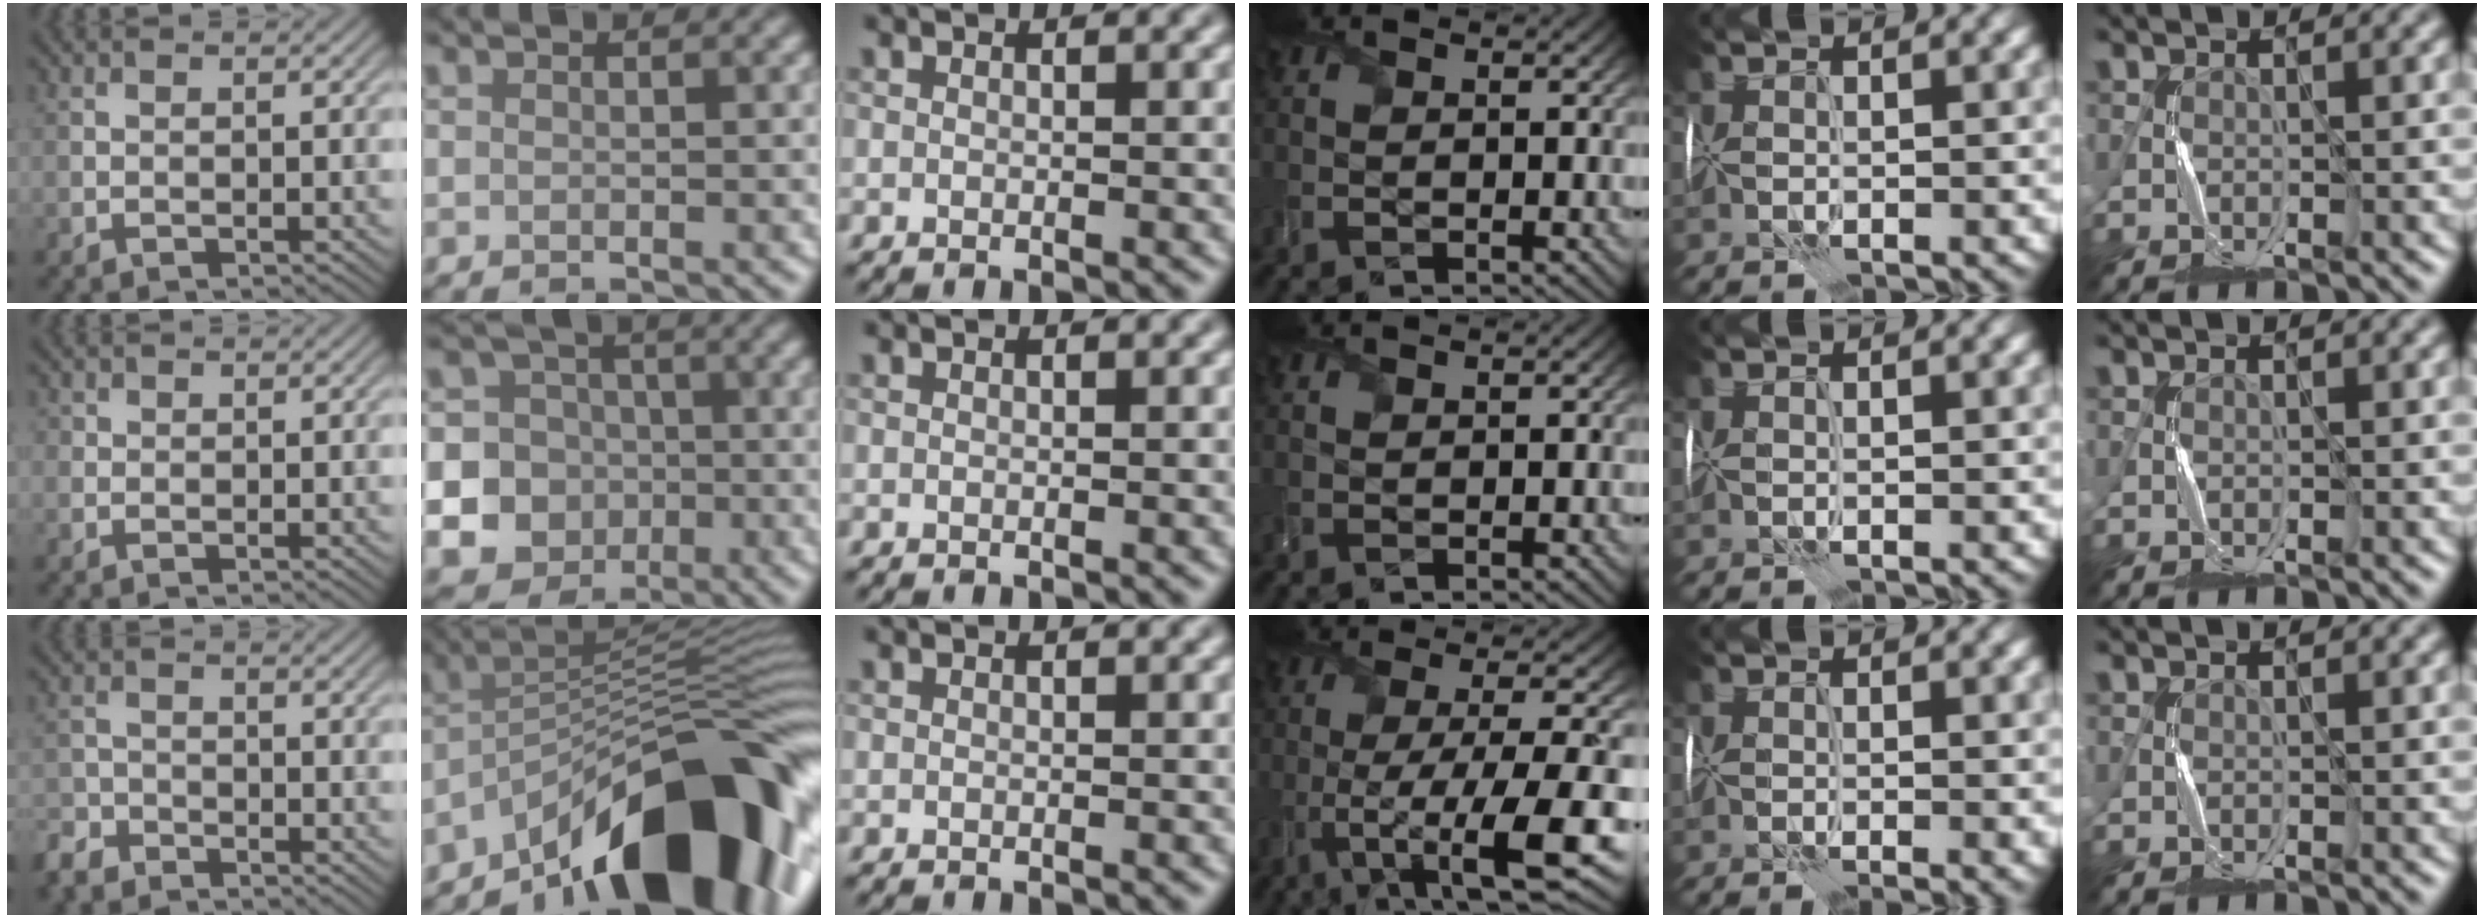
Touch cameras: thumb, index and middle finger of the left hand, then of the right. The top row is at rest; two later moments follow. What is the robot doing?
{"motion": "wrap", "object": "felt sheet"}